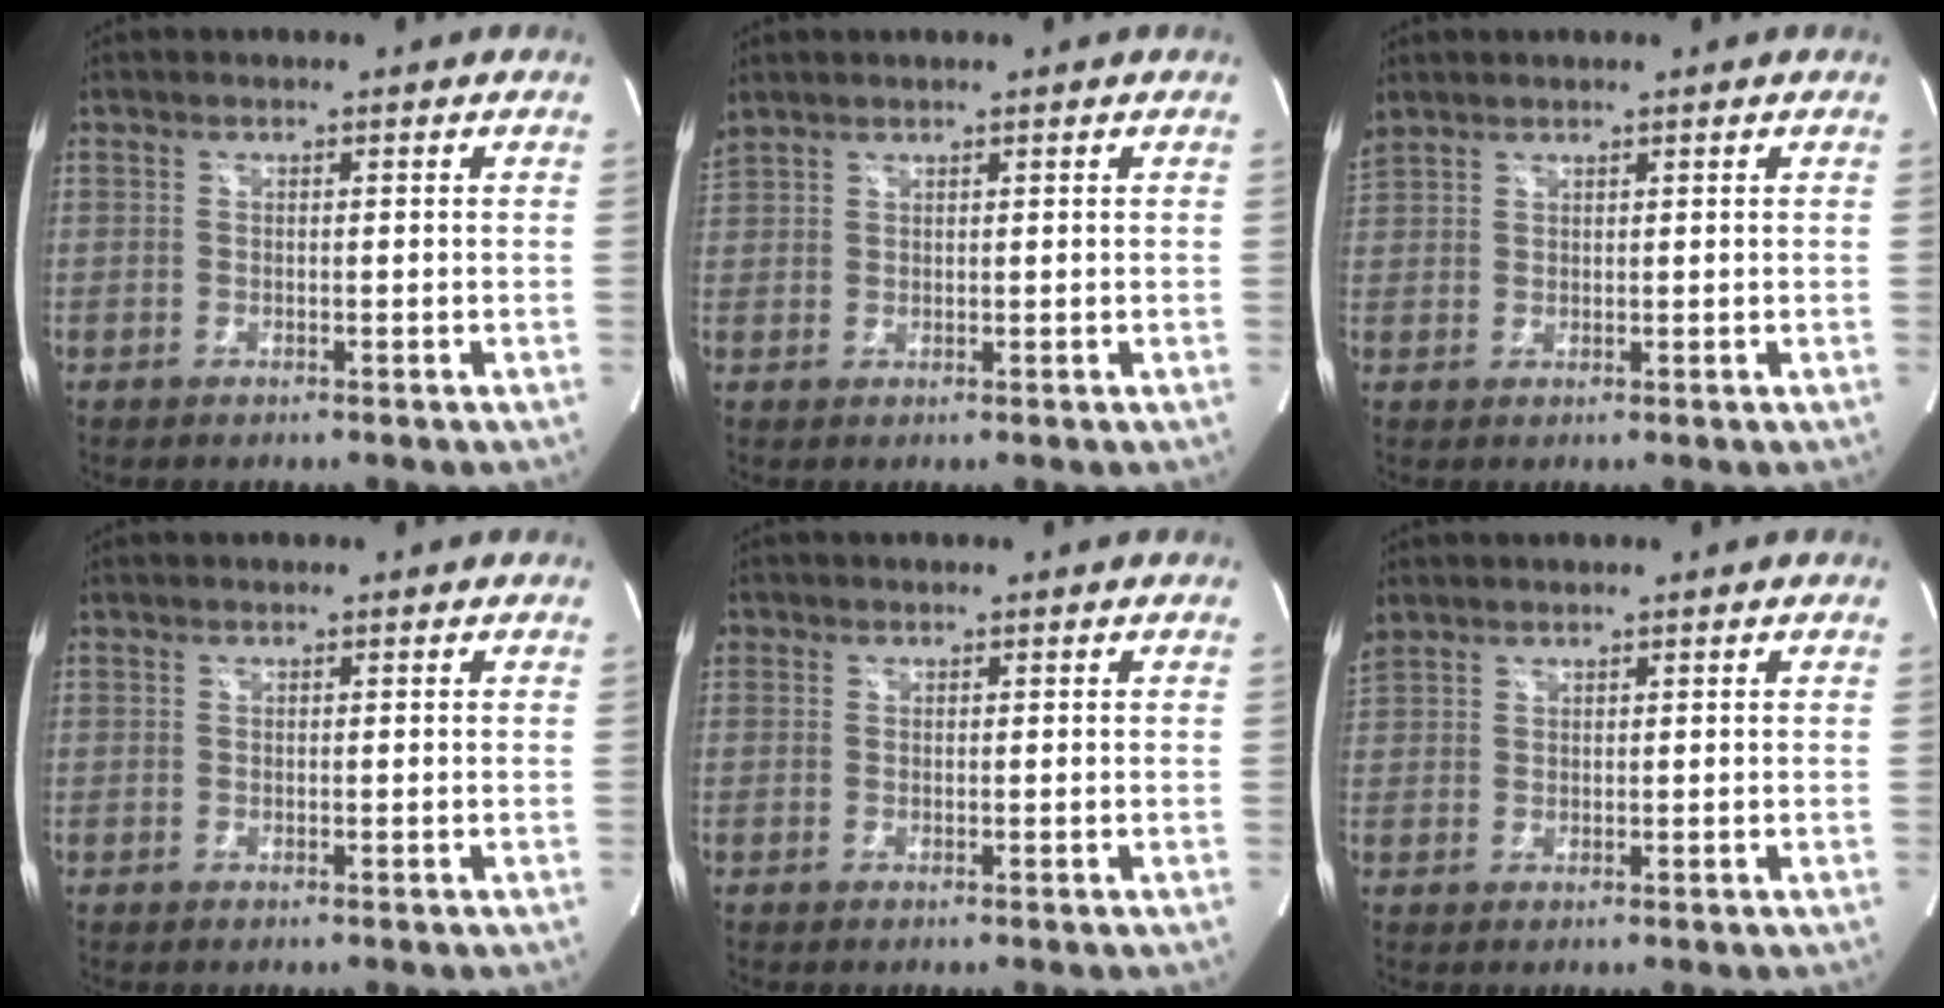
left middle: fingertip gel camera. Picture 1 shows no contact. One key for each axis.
{"total": 2.8, "fx": 2.6, "fy": 0.7, "fz": 0.8, "tx": -0.034, "ty": 0.027, "tz": 0.058}
{"total": 3.1, "fx": 2.8, "fy": 1.3, "fz": 0.8, "tx": -0.038, "ty": 0.023, "tz": 0.062}
{"total": 0.0}
{"total": 1.0, "fx": 0.4, "fy": 0.9, "fz": 0.1, "tx": 0.005, "ty": 0.007, "tz": 0.007}
{"total": 3.7, "fx": 2.9, "fy": 2.0, "fz": 1.0, "tx": -0.044, "ty": 0.022, "tz": 0.067}